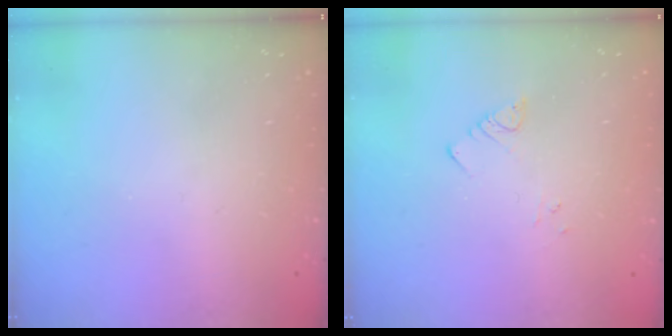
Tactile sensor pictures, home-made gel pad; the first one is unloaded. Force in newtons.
{"total": 4.0, "press": 3.9, "slide": 0.5}